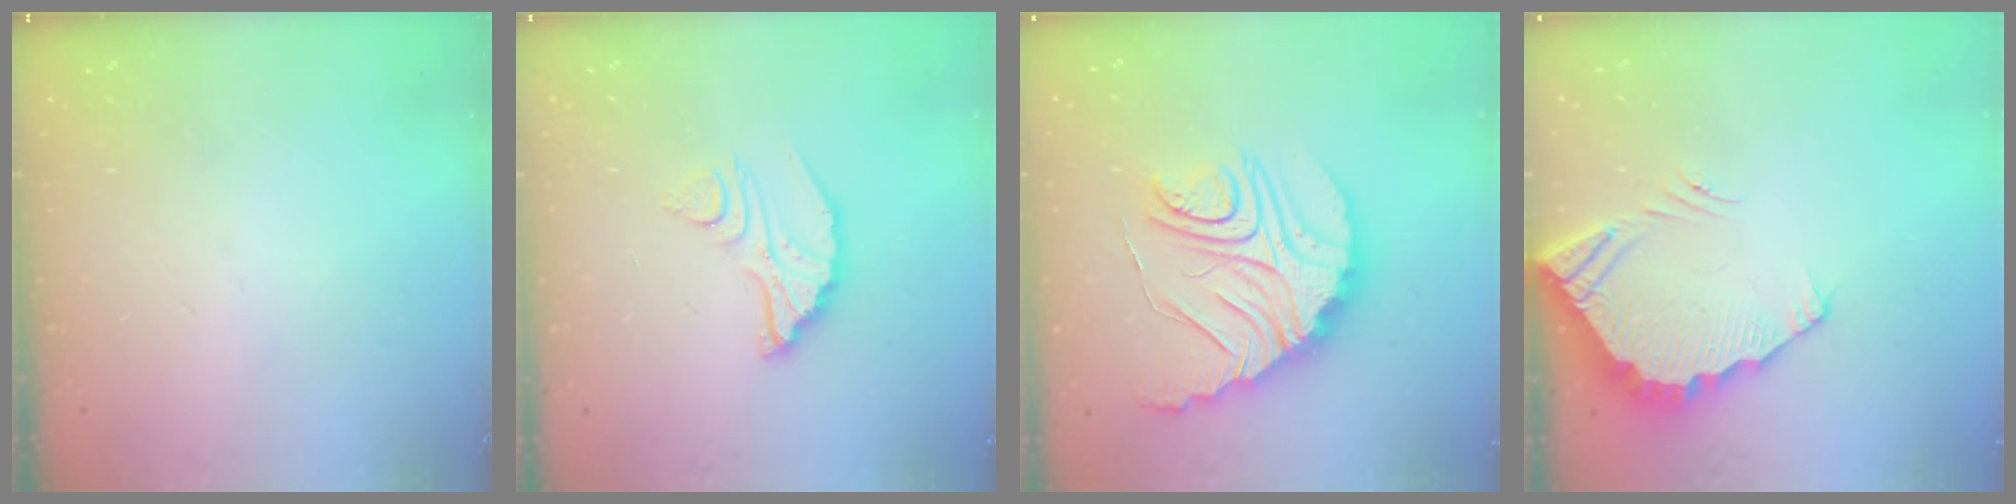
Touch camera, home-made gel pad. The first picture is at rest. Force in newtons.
{"total": 8.1, "press": 8.1, "slide": 0.7}
{"total": 23.9, "press": 23.8, "slide": 1.9}
{"total": 5.0, "press": 5.0, "slide": 0.2}